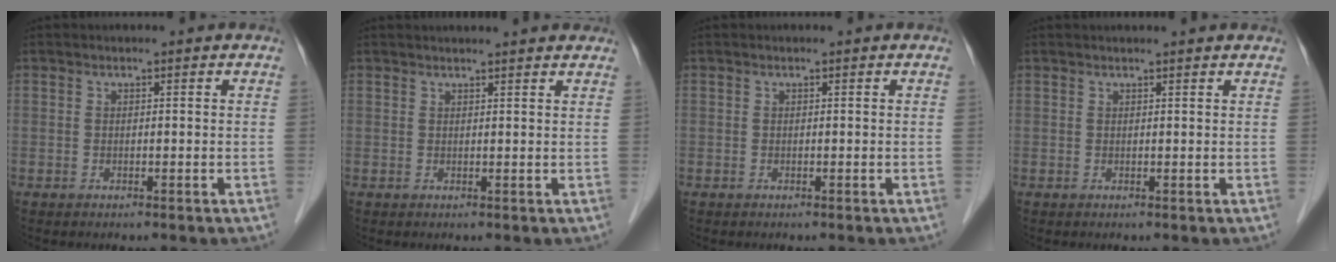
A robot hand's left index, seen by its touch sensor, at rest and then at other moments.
{"total": 8.1, "force": [7.6, 0.6, 2.8], "torque": [-0.034, 0.023, 0.078]}
{"total": 0.0}
{"total": 3.3, "force": [3.2, -0.2, 1.0], "torque": [-0.015, 0.018, 0.034]}